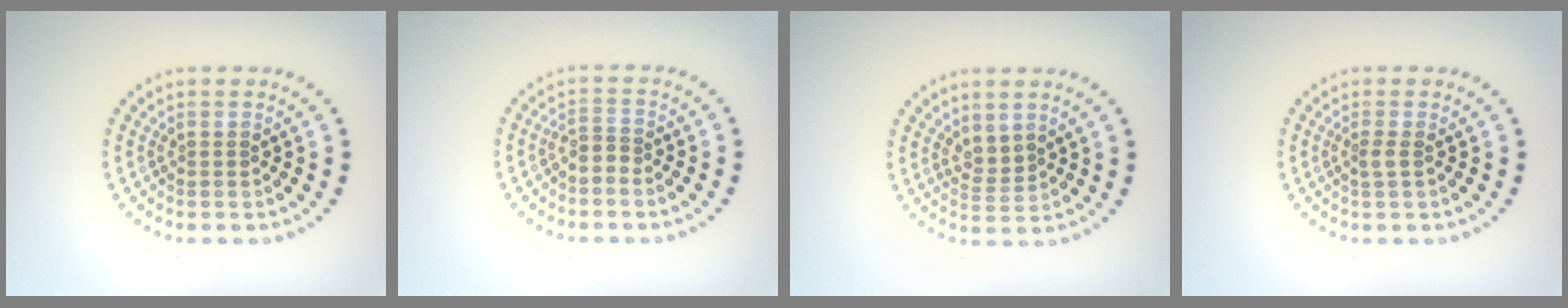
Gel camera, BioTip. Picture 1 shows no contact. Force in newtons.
{"total": 1.7, "press": 1.2, "slide": 1.2}
{"total": 1.6, "press": 1.3, "slide": 0.9}
{"total": 0.9, "press": 0.7, "slide": 0.6}